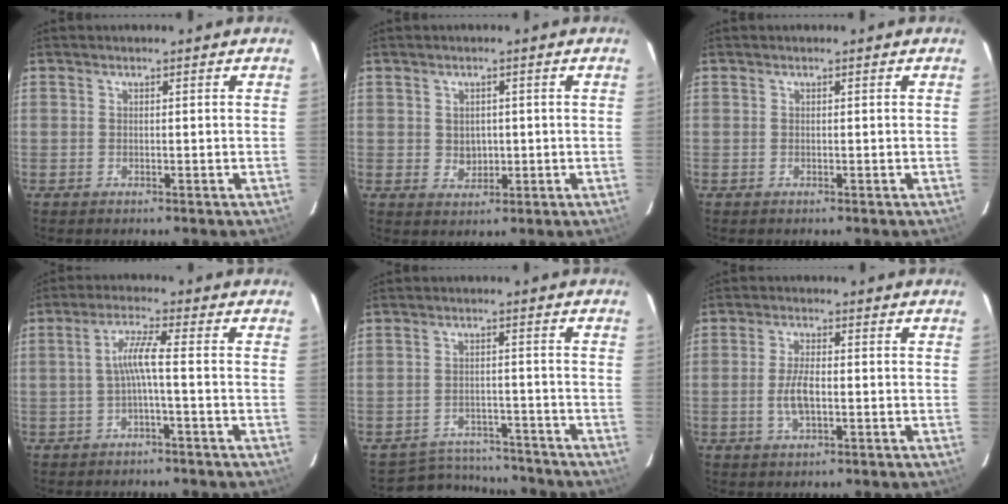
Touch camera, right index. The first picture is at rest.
{"total": 3.2, "force": [0.2, 2.9, 1.3], "torque": [-0.021, 0.004, 0.010]}
{"total": 0.0}
{"total": 4.3, "force": [-1.2, -0.5, 4.1], "torque": [-0.086, 0.006, -0.021]}
{"total": 10.3, "force": [-9.5, 3.7, 1.1], "torque": [-0.037, 0.021, -0.124]}
{"total": 4.9, "force": [-1.0, 1.8, 4.5], "torque": [-0.090, -0.001, -0.016]}